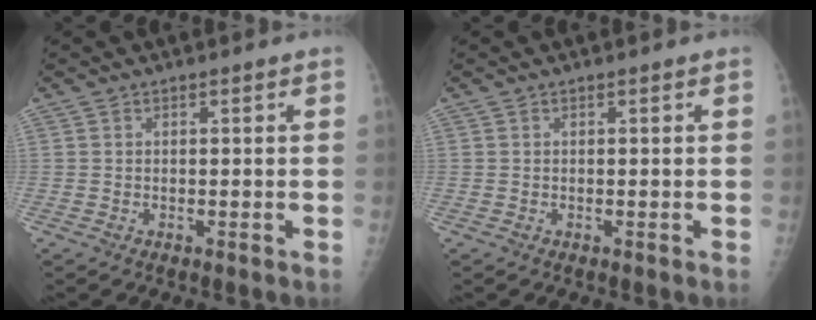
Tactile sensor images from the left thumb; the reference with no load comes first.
{"total": 0.0}